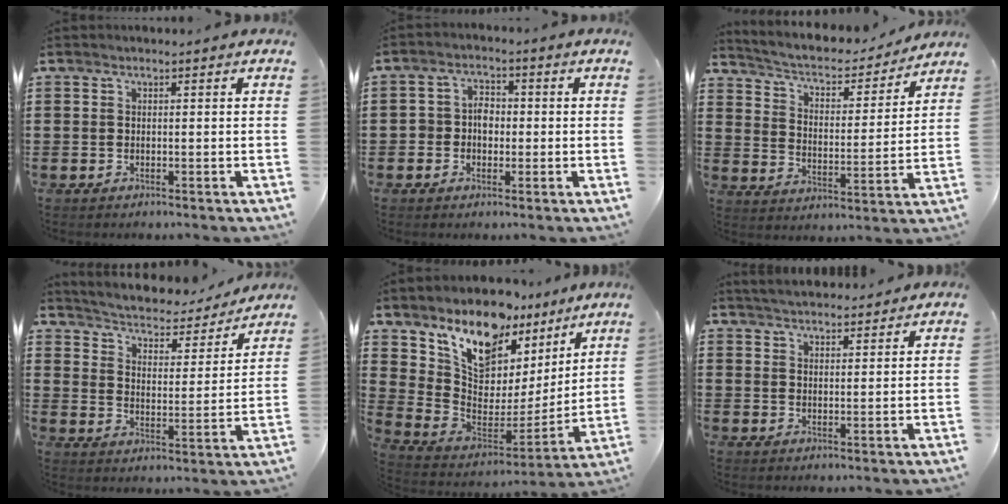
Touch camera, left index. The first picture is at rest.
{"total": 3.4, "force": [-0.7, 2.6, 2.0], "torque": [-0.046, 0.009, -0.018]}
{"total": 4.3, "force": [3.7, 1.1, 1.8], "torque": [-0.055, -0.028, 0.055]}
{"total": 2.9, "force": [2.8, 0.6, 0.6], "torque": [-0.032, -0.027, 0.036]}
{"total": 11.3, "force": [8.4, 6.0, 4.5], "torque": [-0.117, -0.061, 0.154]}
{"total": 3.3, "force": [3.3, 0.2, 0.2], "torque": [-0.015, -0.006, 0.062]}